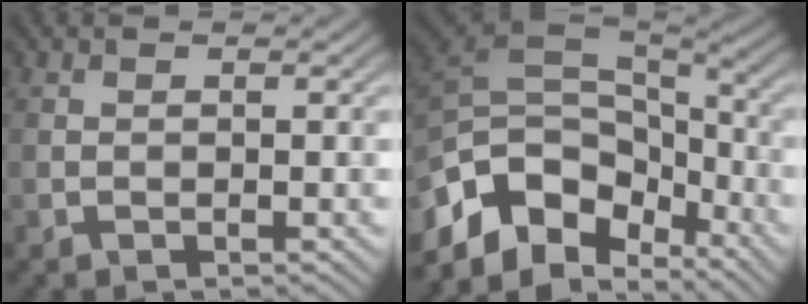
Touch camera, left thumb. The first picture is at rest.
{"total": 13.4, "force": [-6.2, 8.2, 8.7], "torque": [-0.219, -0.007, -0.110]}